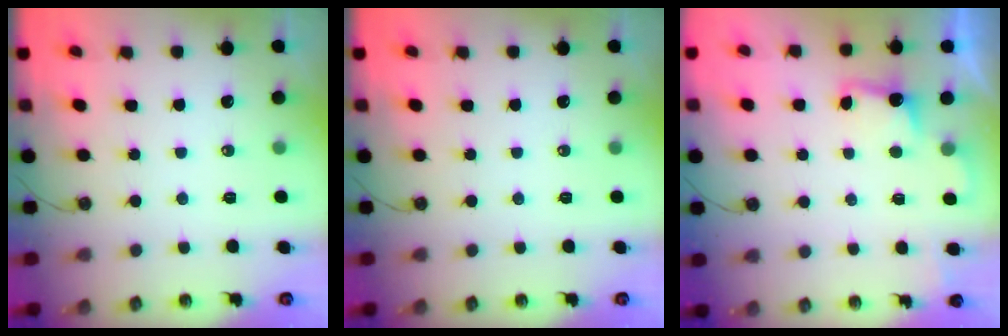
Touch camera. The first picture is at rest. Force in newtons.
{"total": 0.0}
{"total": 2.0, "press": 1.7, "slide": 0.9}